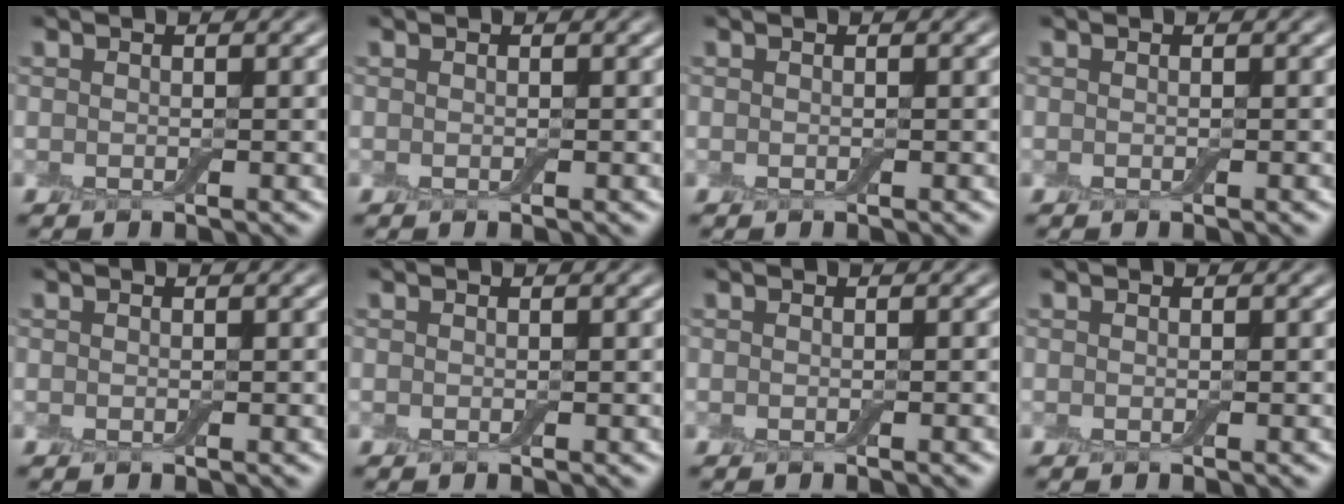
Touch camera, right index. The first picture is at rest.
{"total": 0.0}
{"total": 0.0}
{"total": 0.0}
{"total": 0.0}
{"total": 0.0}
{"total": 0.6, "force": [-0.2, 0.1, 0.6], "torque": [-0.005, 0.001, -0.003]}
{"total": 0.0}